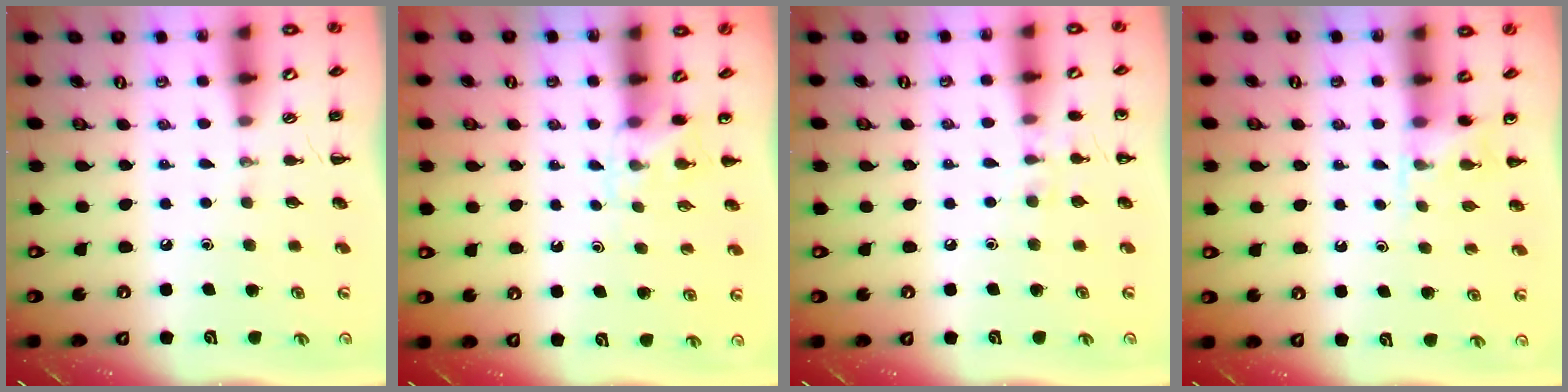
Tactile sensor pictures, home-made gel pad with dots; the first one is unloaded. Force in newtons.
{"total": 3.6, "press": 3.3, "slide": 1.3}
{"total": 6.2, "press": 5.9, "slide": 1.9}
{"total": 4.8, "press": 4.6, "slide": 1.4}